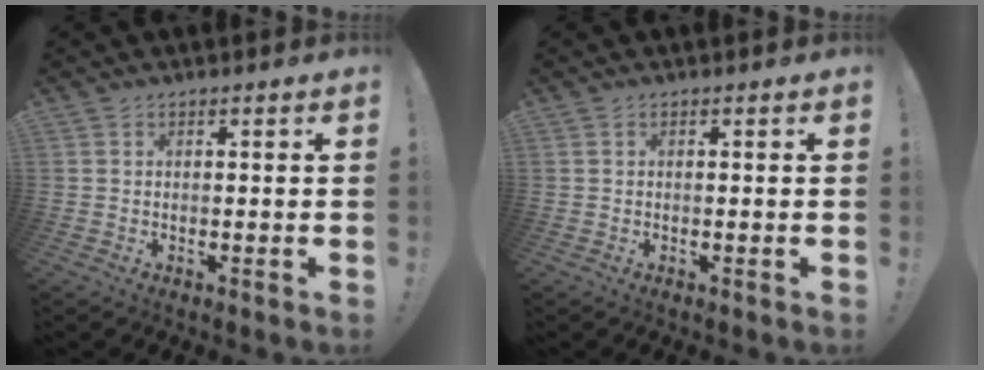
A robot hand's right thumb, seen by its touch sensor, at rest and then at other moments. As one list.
[{"total": 0.0}]